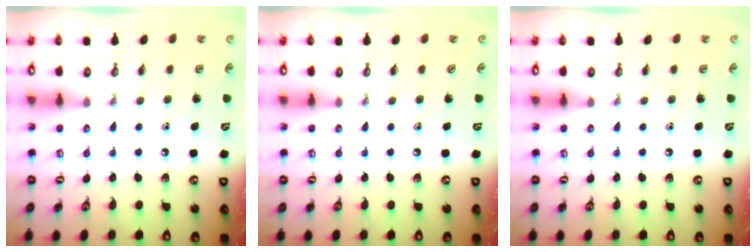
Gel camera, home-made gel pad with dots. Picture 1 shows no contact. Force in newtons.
{"total": 0.0}
{"total": 0.0}